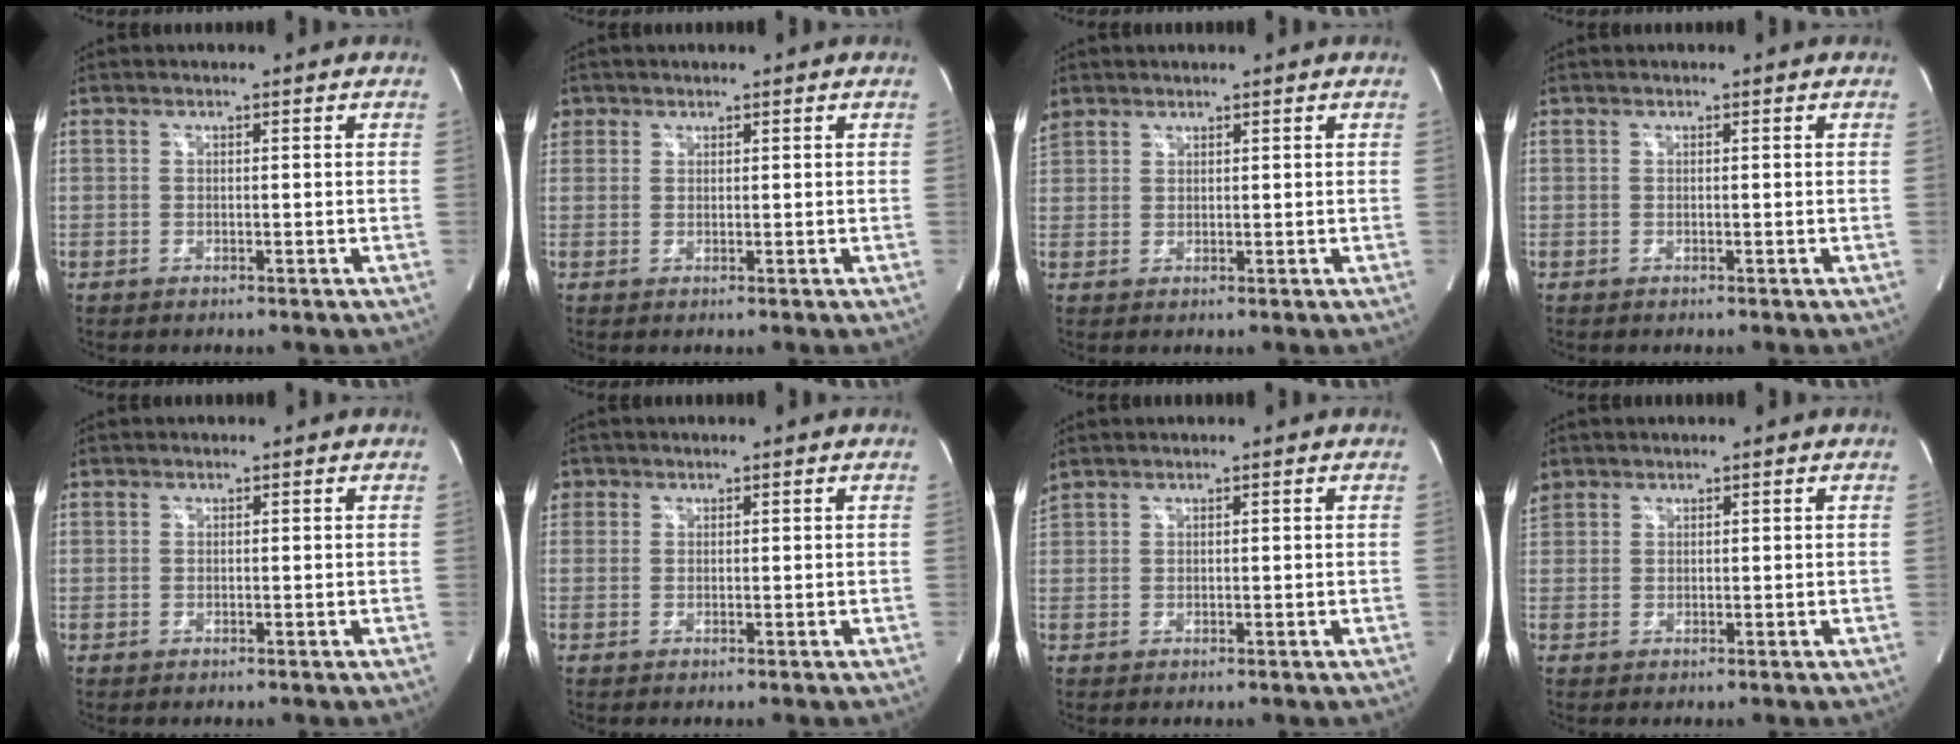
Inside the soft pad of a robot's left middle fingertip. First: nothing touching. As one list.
[{"total": 2.9, "force": [1.4, 2.5, 0.4], "torque": [-0.005, 0.013, 0.028]}, {"total": 4.4, "force": [3.1, 3.0, 0.9], "torque": [-0.042, 0.022, 0.069]}, {"total": 0.0}, {"total": 0.6, "force": [0.4, 0.4, 0.0], "torque": [-0.001, 0.003, 0.007]}, {"total": 2.7, "force": [1.3, 2.3, 0.3], "torque": [-0.001, 0.012, 0.024]}, {"total": 2.5, "force": [2.3, 0.4, 0.9], "torque": [-0.034, 0.029, 0.051]}, {"total": 3.8, "force": [2.6, 2.6, 0.6], "torque": [-0.027, 0.019, 0.058]}]